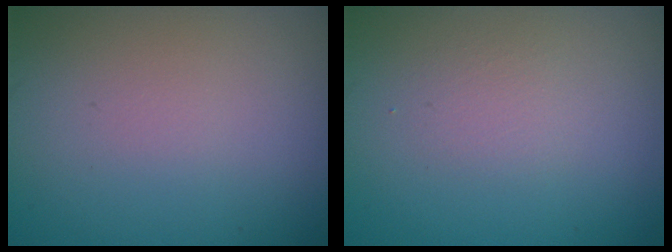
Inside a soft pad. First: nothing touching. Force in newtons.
{"total": 1.2, "press": 1.2, "slide": 0.0}